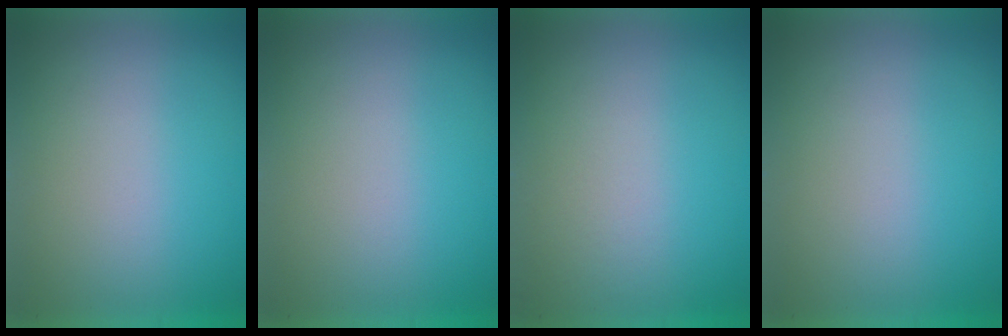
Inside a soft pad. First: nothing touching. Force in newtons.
{"total": 0.0}
{"total": 2.0}
{"total": 1.4}